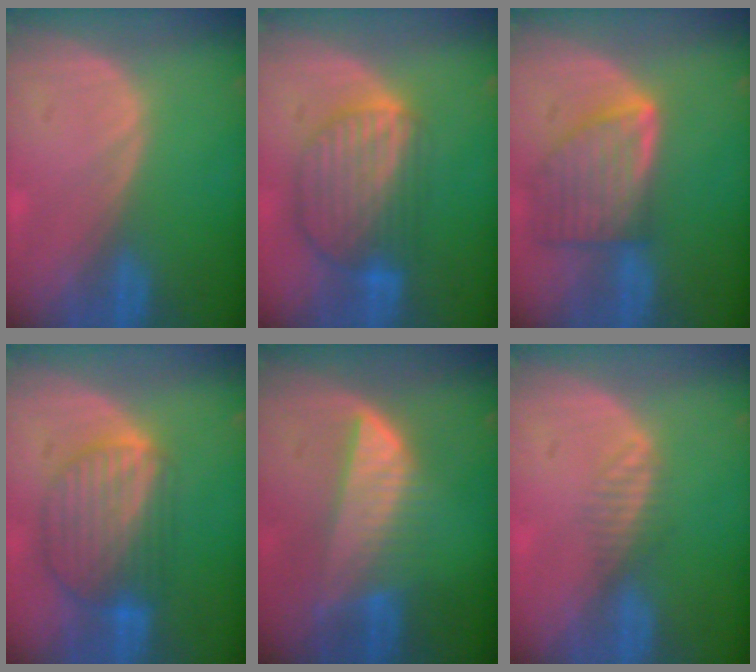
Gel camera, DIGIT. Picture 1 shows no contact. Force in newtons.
{"total": 9.0, "press": 7.7, "slide": 4.7}
{"total": 8.1, "press": 7.2, "slide": 3.6}
{"total": 8.9, "press": 7.7, "slide": 4.4}
{"total": 7.3, "press": 6.9, "slide": 2.6}
{"total": 2.0, "press": 1.8, "slide": 0.8}